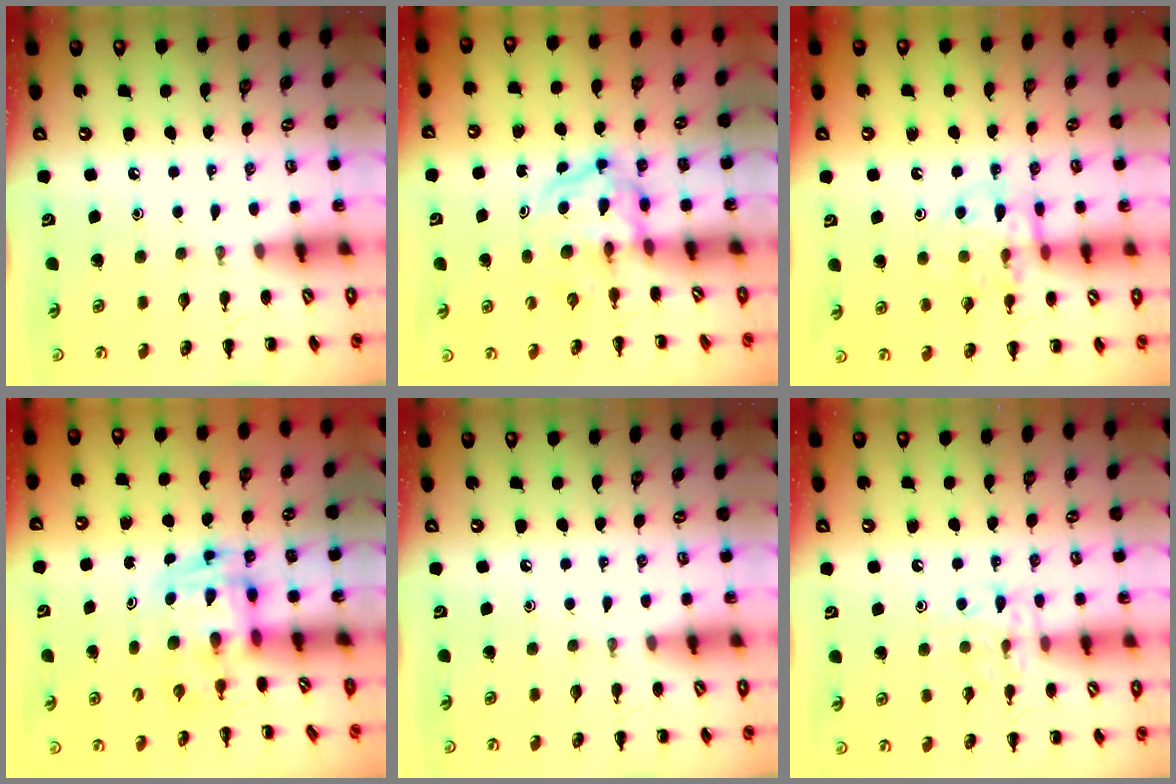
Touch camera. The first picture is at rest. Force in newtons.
{"total": 3.8, "press": 3.8, "slide": 0.4}
{"total": 11.1, "press": 11.0, "slide": 1.3}
{"total": 3.6, "press": 3.5, "slide": 0.6}
{"total": 0.0}
{"total": 8.5, "press": 8.4, "slide": 0.8}